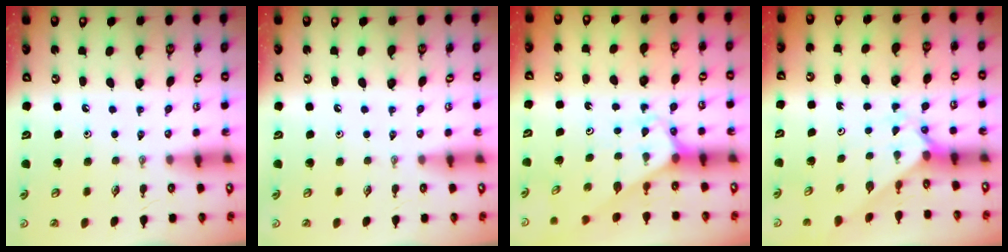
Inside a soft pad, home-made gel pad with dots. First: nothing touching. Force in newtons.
{"total": 0.0}
{"total": 3.0, "press": 3.0, "slide": 0.2}
{"total": 1.8, "press": 1.8, "slide": 0.2}